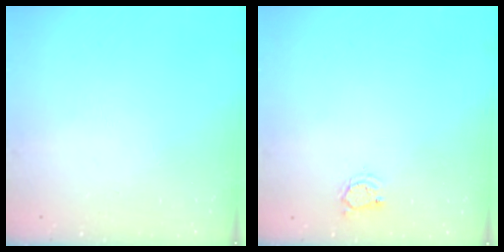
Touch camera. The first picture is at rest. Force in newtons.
{"total": 3.6, "press": 3.5, "slide": 0.4}